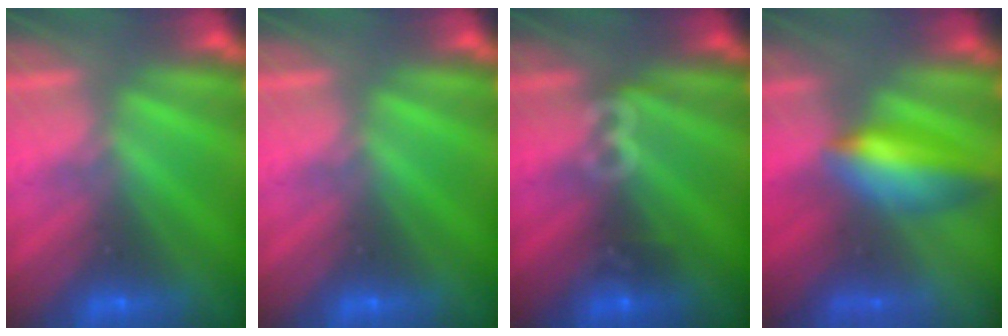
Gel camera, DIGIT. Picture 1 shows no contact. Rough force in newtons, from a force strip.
{"total": 0.0}
{"total": 3.3}
{"total": 7.5}